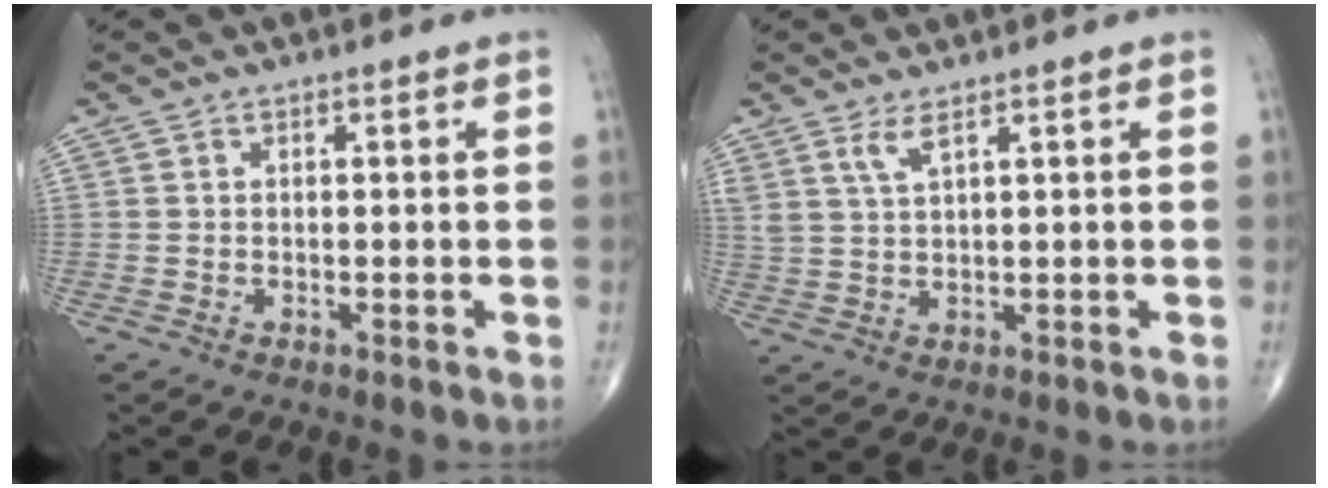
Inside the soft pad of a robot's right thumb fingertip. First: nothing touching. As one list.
[{"total": 3.2, "force": [2.1, 0.6, 2.4], "torque": [-0.054, -0.013, 0.050]}]